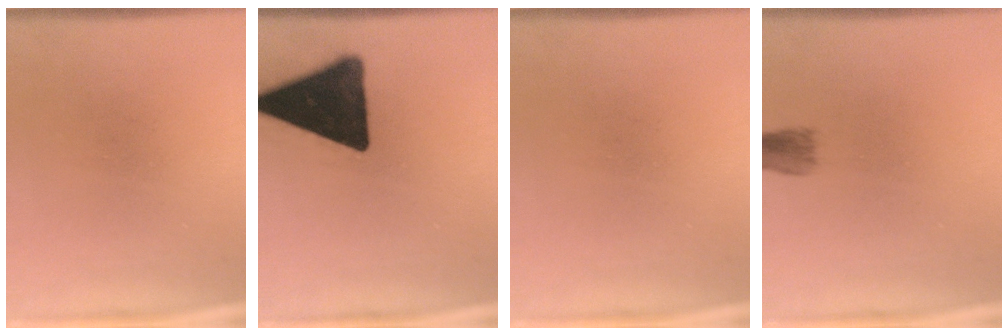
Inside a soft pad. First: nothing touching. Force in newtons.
{"total": 18.4}
{"total": 0.0}
{"total": 2.5}